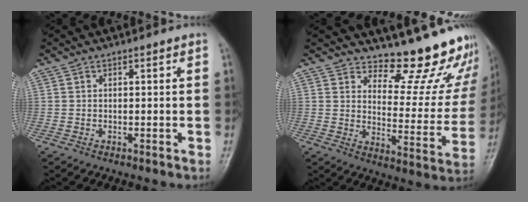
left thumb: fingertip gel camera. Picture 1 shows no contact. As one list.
[{"total": 16.1, "force": [14.7, 4.7, 4.8], "torque": [-0.012, -0.156, 0.175]}]